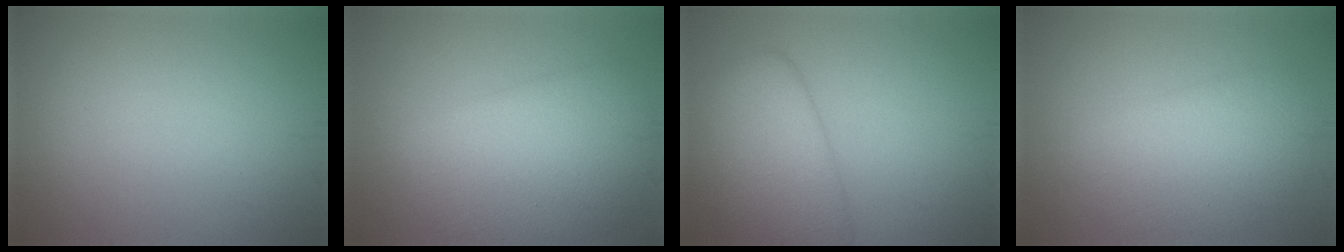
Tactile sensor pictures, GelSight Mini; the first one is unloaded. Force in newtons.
{"total": 7.4, "press": 7.4, "slide": 0.3}
{"total": 6.3, "press": 6.3, "slide": 0.2}
{"total": 5.1, "press": 5.1, "slide": 0.3}